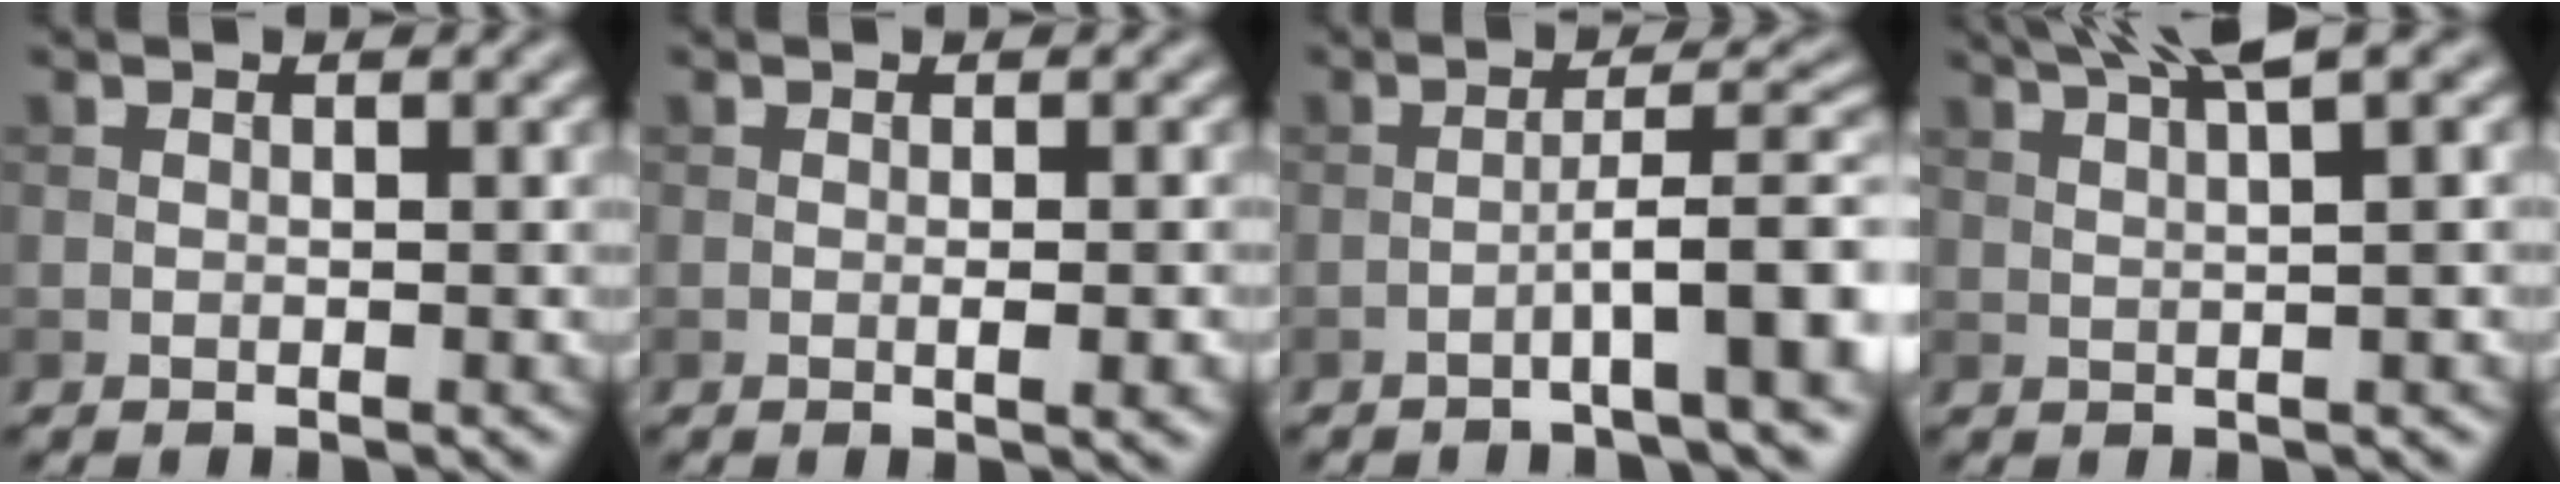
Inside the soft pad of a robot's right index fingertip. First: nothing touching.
{"total": 2.0, "force": [-0.3, 0.4, 1.9], "torque": [-0.025, -0.003, -0.003]}
{"total": 6.1, "force": [-2.6, 0.7, 5.5], "torque": [-0.079, 0.018, -0.048]}
{"total": 5.4, "force": [3.4, 0.8, 4.2], "torque": [-0.062, 0.015, 0.046]}